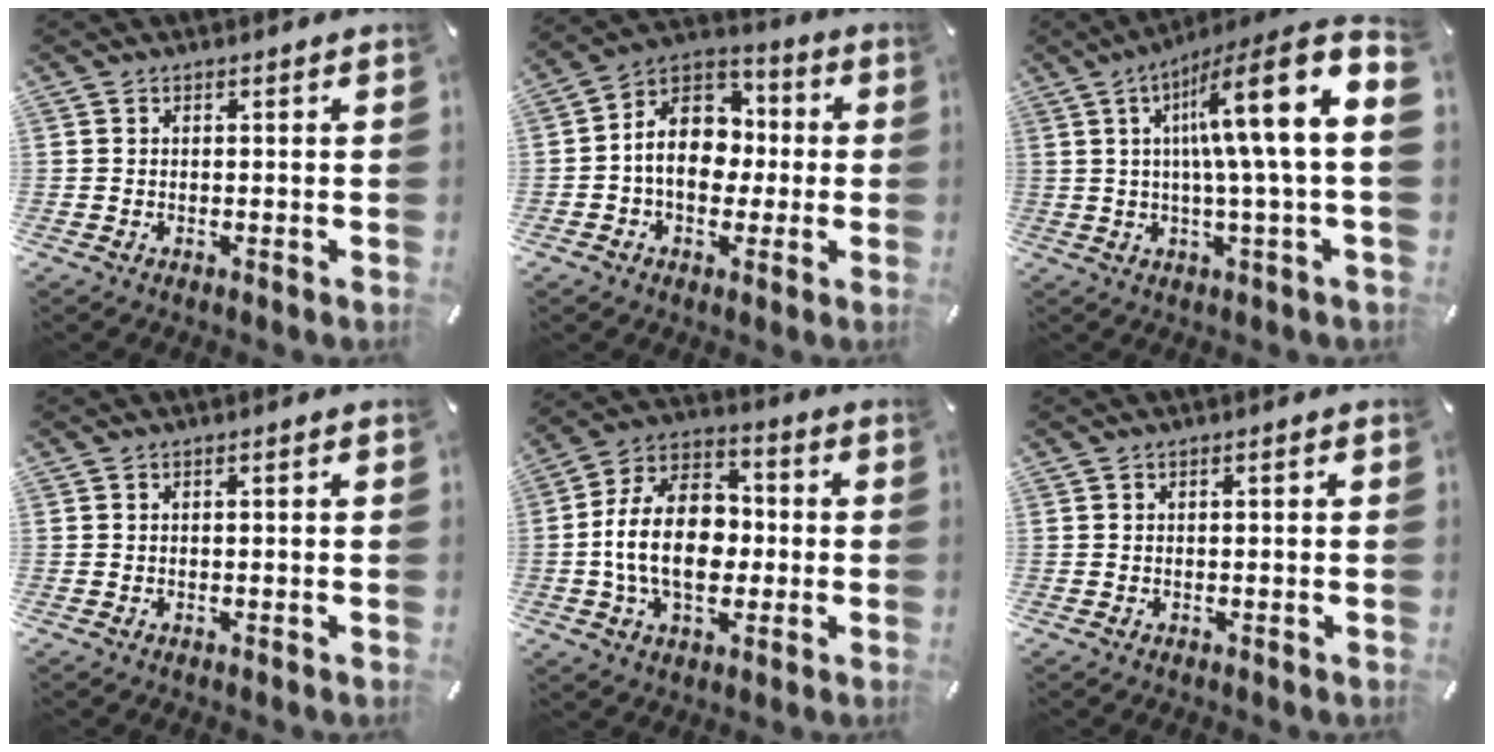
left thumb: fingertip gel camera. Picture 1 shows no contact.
{"total": 12.6, "force": [-1.3, 10.3, 7.1], "torque": [-0.143, 0.017, -0.022]}
{"total": 18.8, "force": [5.4, 1.6, 18.0], "torque": [-0.289, -0.040, 0.064]}
{"total": 0.8, "force": [-0.2, 0.2, 0.8], "torque": [-0.012, 0.000, -0.003]}
{"total": 16.1, "force": [-1.9, 11.3, 11.4], "torque": [-0.236, 0.014, -0.038]}
{"total": 1.1, "force": [-0.3, 0.3, 1.0], "torque": [-0.017, 0.002, -0.005]}